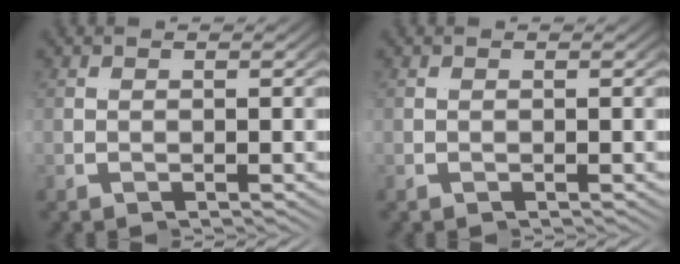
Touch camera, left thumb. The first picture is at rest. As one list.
[{"total": 0.0}]